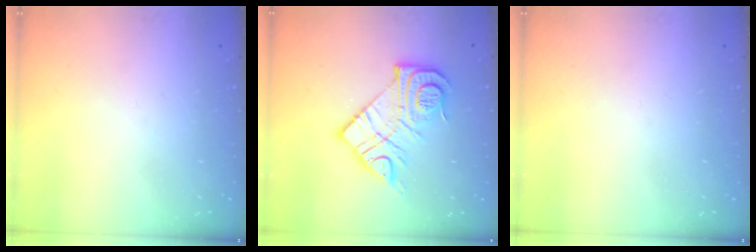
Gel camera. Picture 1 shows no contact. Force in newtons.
{"total": 14.2, "press": 14.2, "slide": 0.8}
{"total": 0.0}